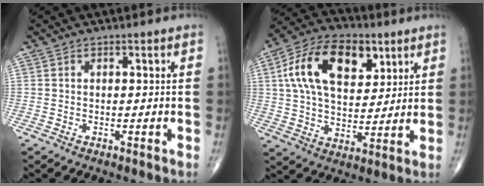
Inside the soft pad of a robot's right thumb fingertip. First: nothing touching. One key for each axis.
{"total": 18.2, "fx": 6.6, "fy": 10.7, "fz": 13.2, "tx": -0.206, "ty": -0.005, "tz": 0.111}